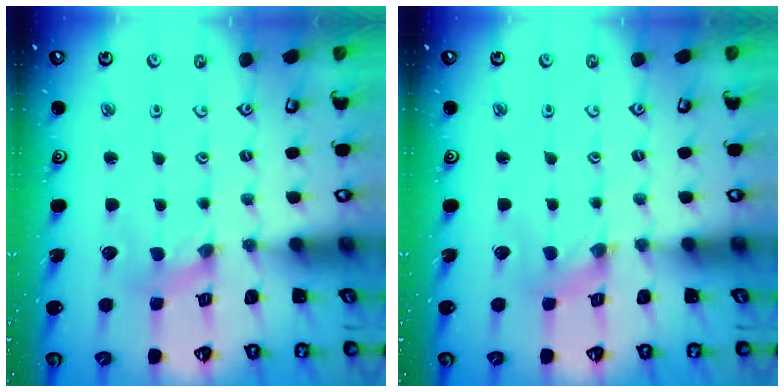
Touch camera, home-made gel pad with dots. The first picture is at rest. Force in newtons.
{"total": 0.0}